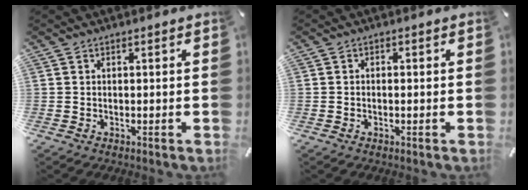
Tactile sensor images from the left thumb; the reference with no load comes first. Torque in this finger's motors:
{"motor_torque": [-0.30, -0.28, -0.15, 0.08, -0.02]}